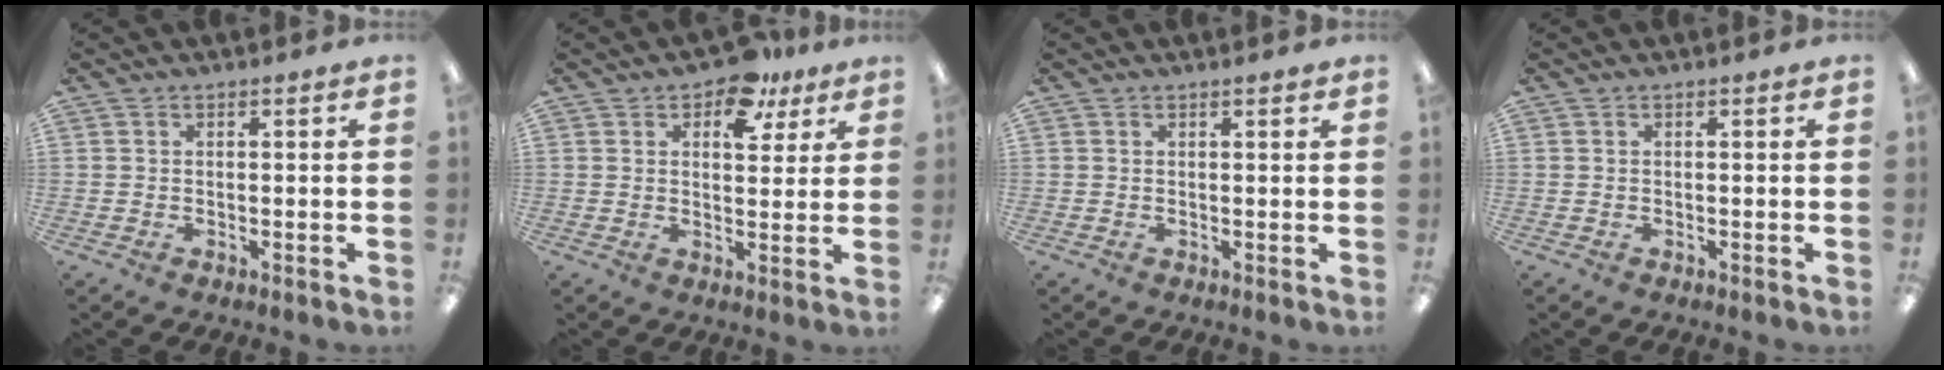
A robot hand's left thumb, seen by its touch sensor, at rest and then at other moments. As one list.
[{"total": 9.8, "force": [6.3, 5.3, 5.4], "torque": [-0.058, -0.030, 0.106]}, {"total": 0.7, "force": [0.6, 0.0, 0.4], "torque": [-0.001, -0.003, 0.008]}, {"total": 0.0}]